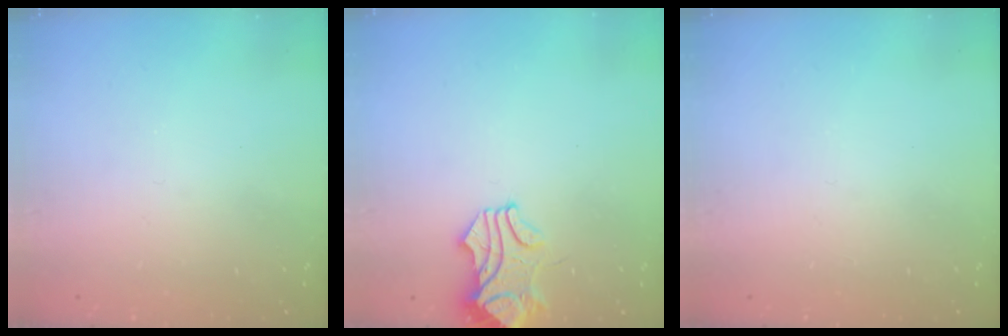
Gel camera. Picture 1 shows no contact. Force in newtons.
{"total": 1.9, "press": 1.7, "slide": 0.8}
{"total": 0.0}